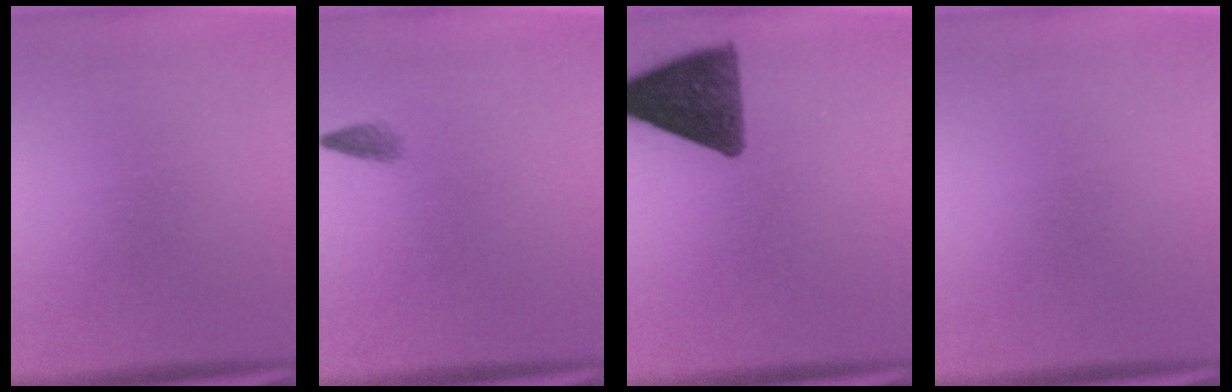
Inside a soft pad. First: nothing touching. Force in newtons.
{"total": 1.0}
{"total": 11.3}
{"total": 0.0}